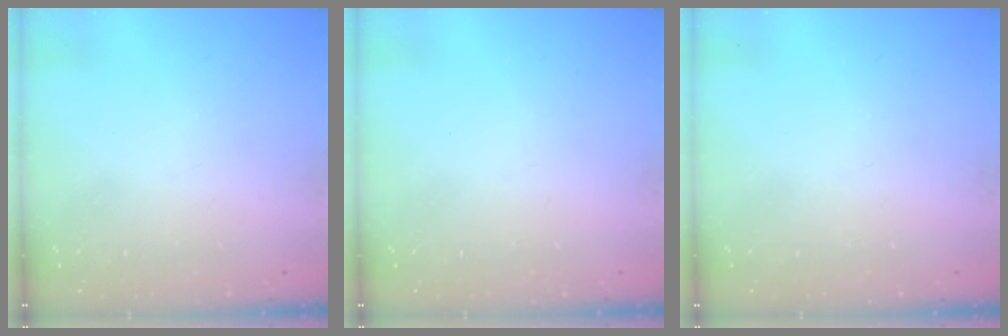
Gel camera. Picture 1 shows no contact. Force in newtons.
{"total": 0.0}
{"total": 0.0}